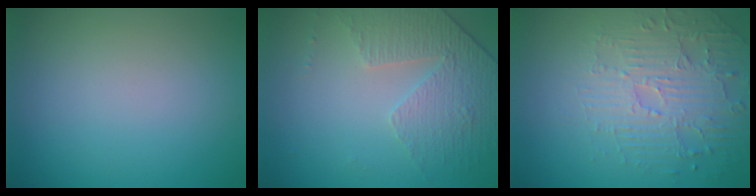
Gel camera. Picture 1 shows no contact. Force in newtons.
{"total": 4.6, "press": 3.0, "slide": 3.5}
{"total": 4.7, "press": 3.7, "slide": 2.9}